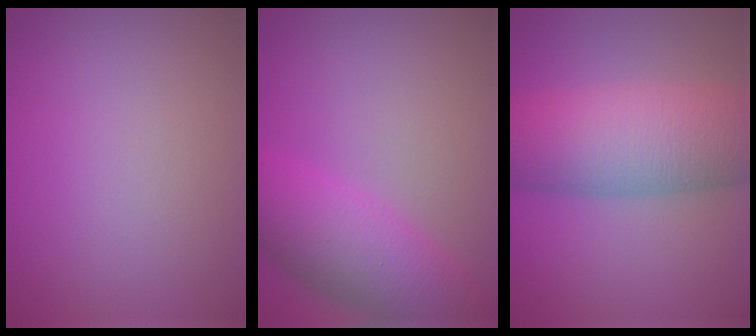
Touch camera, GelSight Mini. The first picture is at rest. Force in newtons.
{"total": 6.7, "press": 6.7, "slide": 0.3}
{"total": 9.6, "press": 9.6, "slide": 0.1}